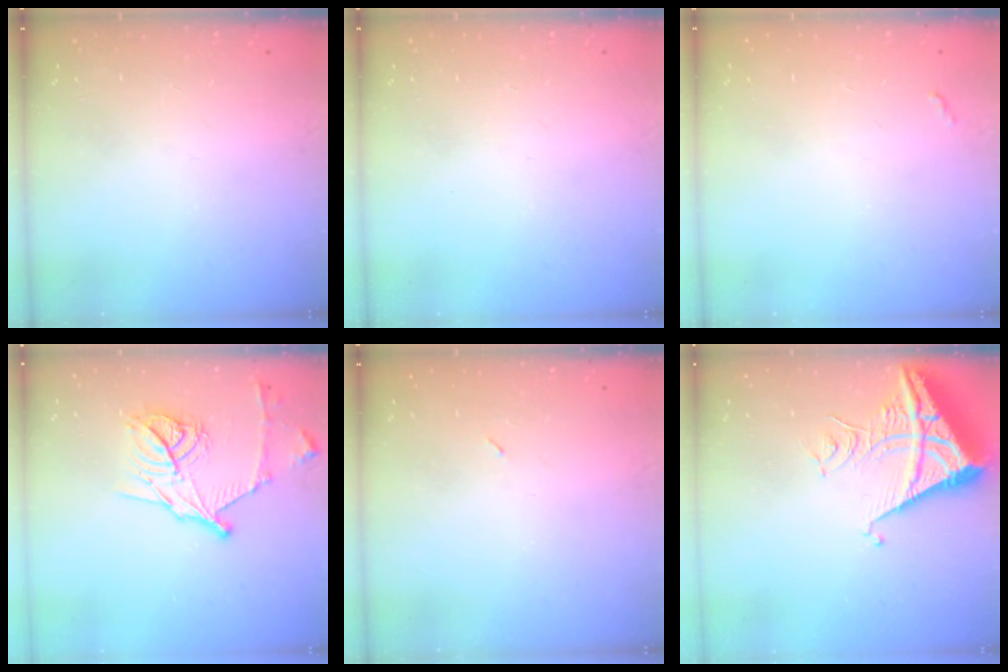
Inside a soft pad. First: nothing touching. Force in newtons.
{"total": 0.0}
{"total": 2.8, "press": 2.8, "slide": 0.4}
{"total": 16.4, "press": 16.3, "slide": 1.0}
{"total": 2.2, "press": 2.1, "slide": 0.9}
{"total": 9.1, "press": 9.1, "slide": 1.0}